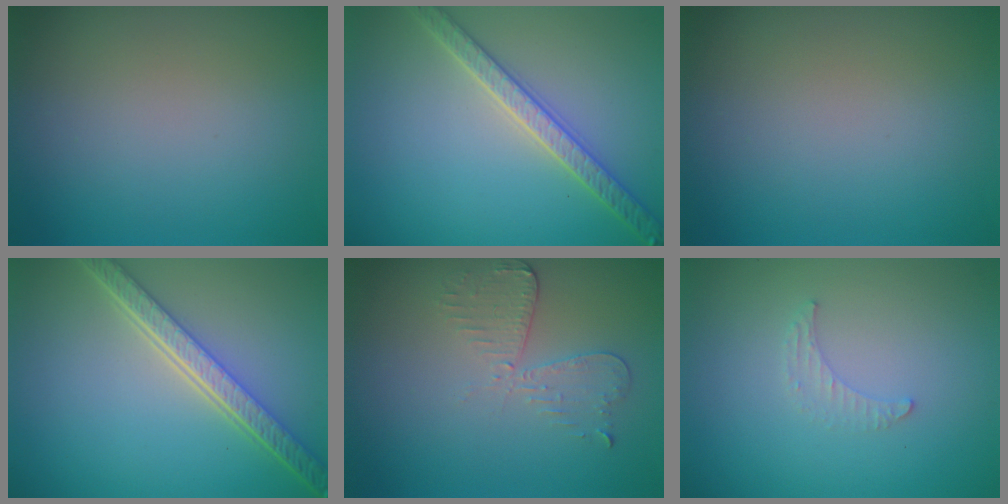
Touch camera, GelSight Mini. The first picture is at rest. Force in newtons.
{"total": 3.3, "press": 3.2, "slide": 0.6}
{"total": 0.0}
{"total": 5.4, "press": 4.1, "slide": 3.4}
{"total": 3.0, "press": 2.6, "slide": 1.5}
{"total": 1.1, "press": 1.1, "slide": 0.3}